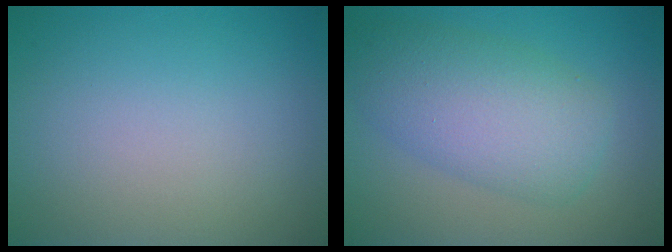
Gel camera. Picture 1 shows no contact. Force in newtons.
{"total": 6.7, "press": 6.7, "slide": 0.2}